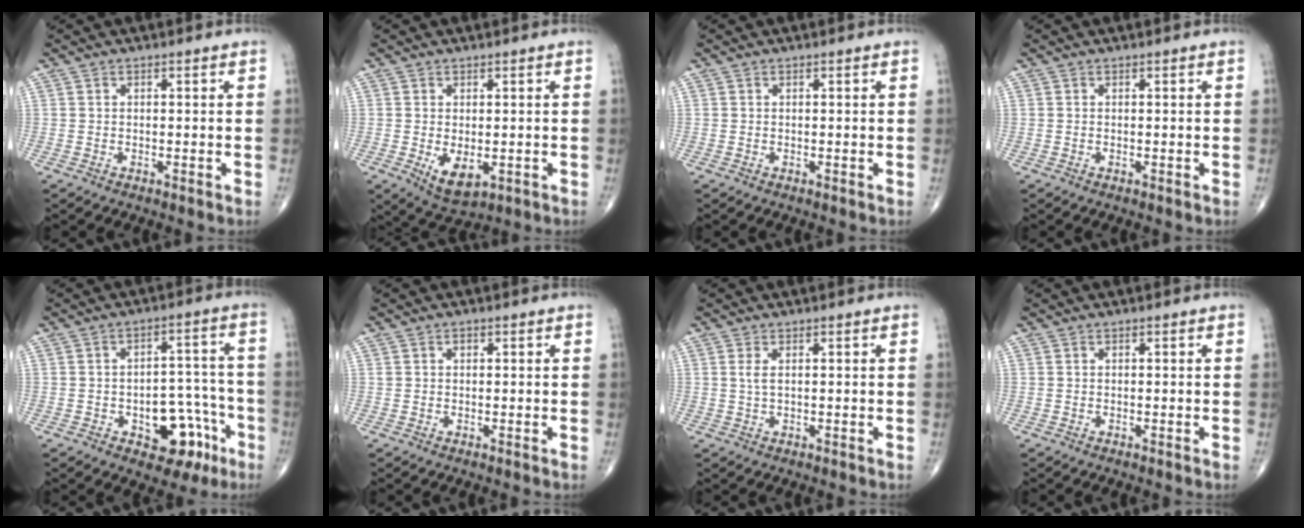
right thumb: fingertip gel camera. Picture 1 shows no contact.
{"total": 5.5, "force": [-1.0, 2.9, 4.6], "torque": [-0.068, -0.012, -0.002]}
{"total": 0.0}
{"total": 0.0}
{"total": 11.6, "force": [-5.1, 6.9, 7.8], "torque": [-0.058, 0.050, -0.059]}
{"total": 1.0, "force": [0.3, 0.8, 0.5], "torque": [-0.004, 0.002, 0.005]}
{"total": 1.6, "force": [0.4, 0.5, 1.5], "torque": [-0.039, 0.002, 0.013]}
{"total": 0.0}